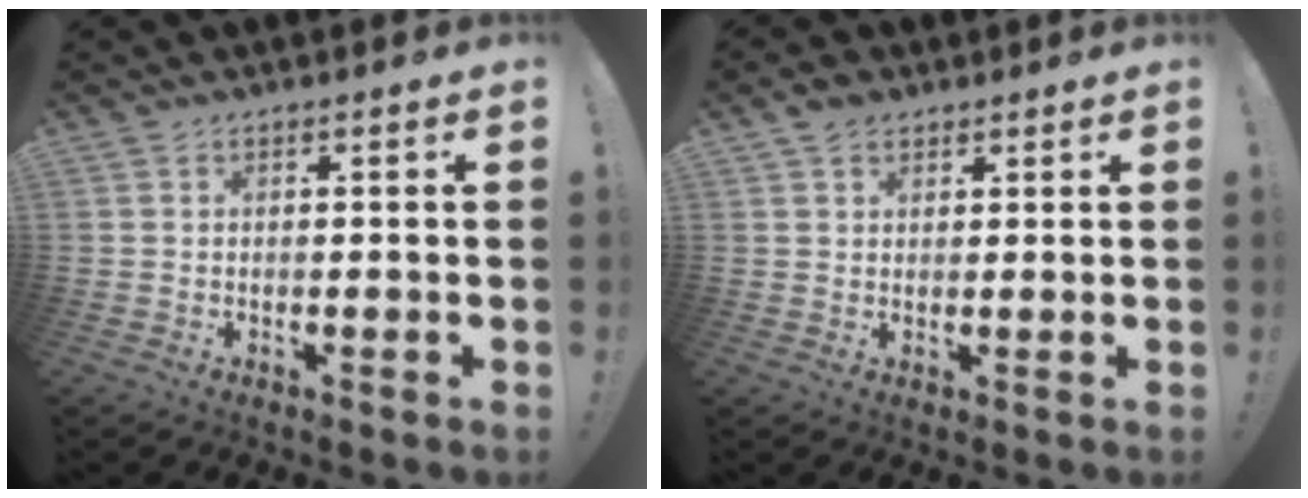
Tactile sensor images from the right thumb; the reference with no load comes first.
{"total": 3.3, "force": [2.1, 2.3, 1.0], "torque": [-0.009, -0.009, 0.038]}